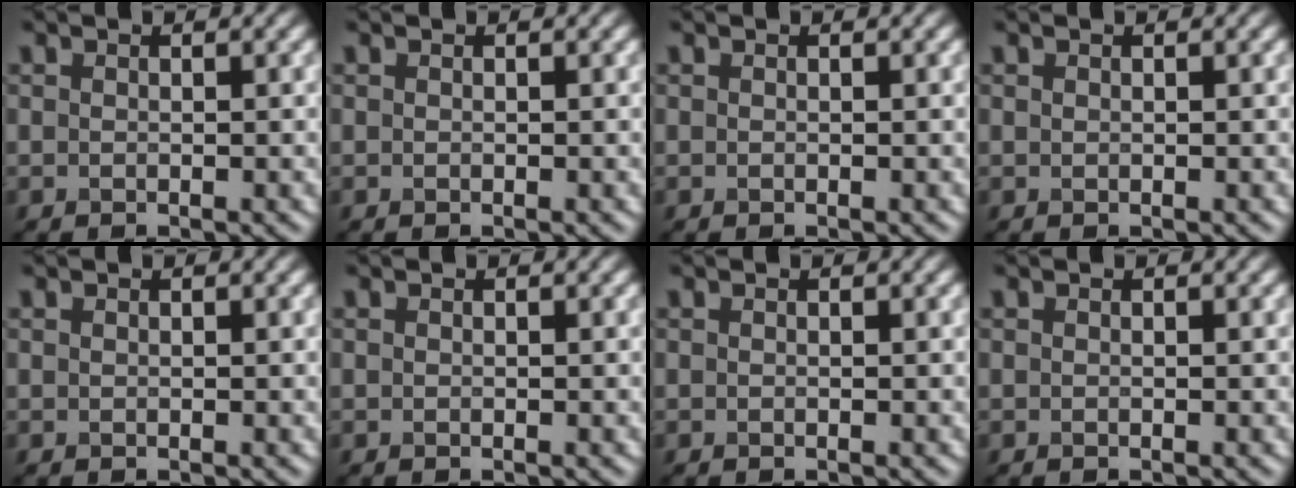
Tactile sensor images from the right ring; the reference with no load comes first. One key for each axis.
{"total": 0.0}
{"total": 0.0}
{"total": 0.0}
{"total": 0.0}
{"total": 0.0}
{"total": 0.0}
{"total": 0.0}